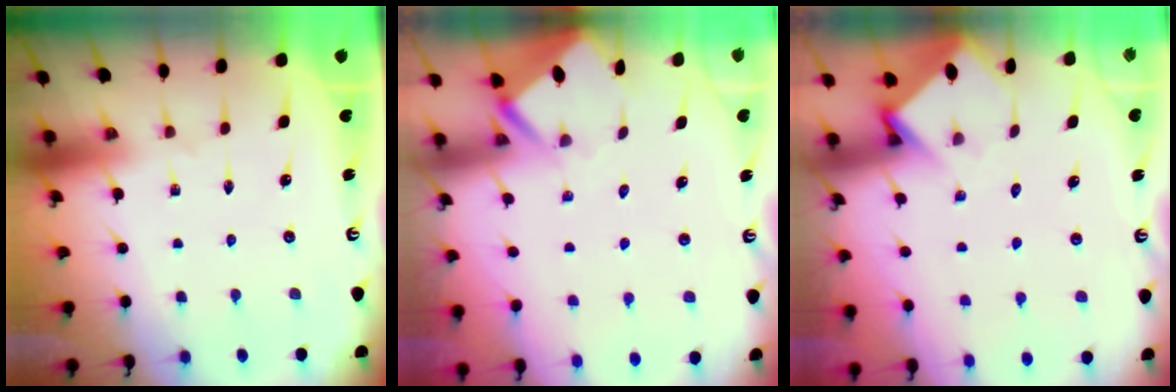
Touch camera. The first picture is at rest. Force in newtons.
{"total": 2.3, "press": 2.3, "slide": 0.2}
{"total": 3.6, "press": 3.6, "slide": 0.2}